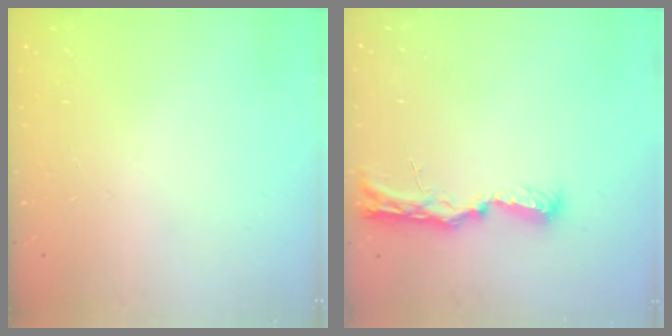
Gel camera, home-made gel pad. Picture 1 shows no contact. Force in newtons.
{"total": 10.7, "press": 9.7, "slide": 4.5}